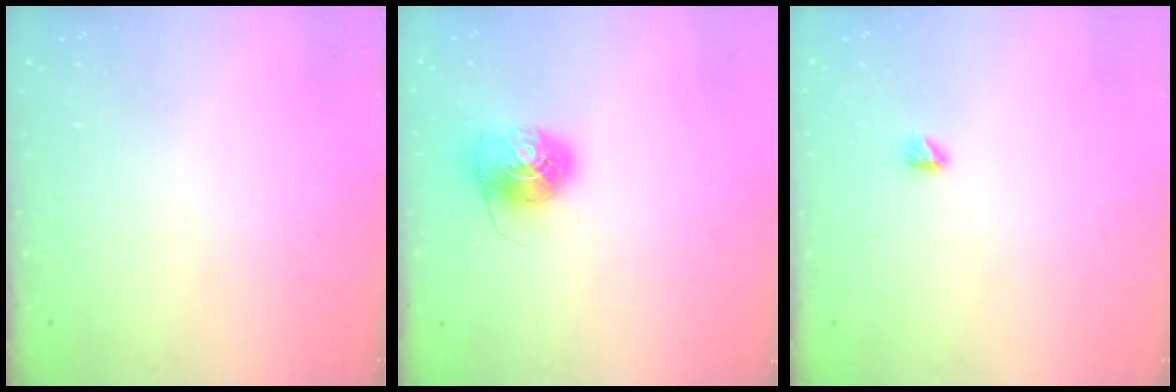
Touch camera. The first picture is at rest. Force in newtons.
{"total": 8.1, "press": 8.1, "slide": 0.5}
{"total": 3.3, "press": 3.3, "slide": 0.4}